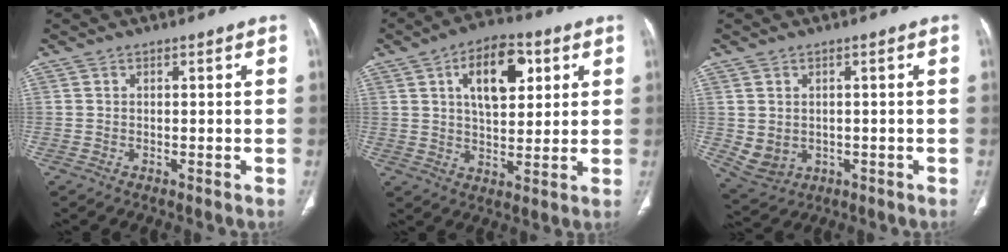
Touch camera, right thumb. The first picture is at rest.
{"total": 12.9, "force": [4.5, 6.8, 9.9], "torque": [-0.123, -0.005, 0.071]}
{"total": 5.1, "force": [-0.3, 4.3, 2.7], "torque": [-0.049, 0.000, 0.018]}